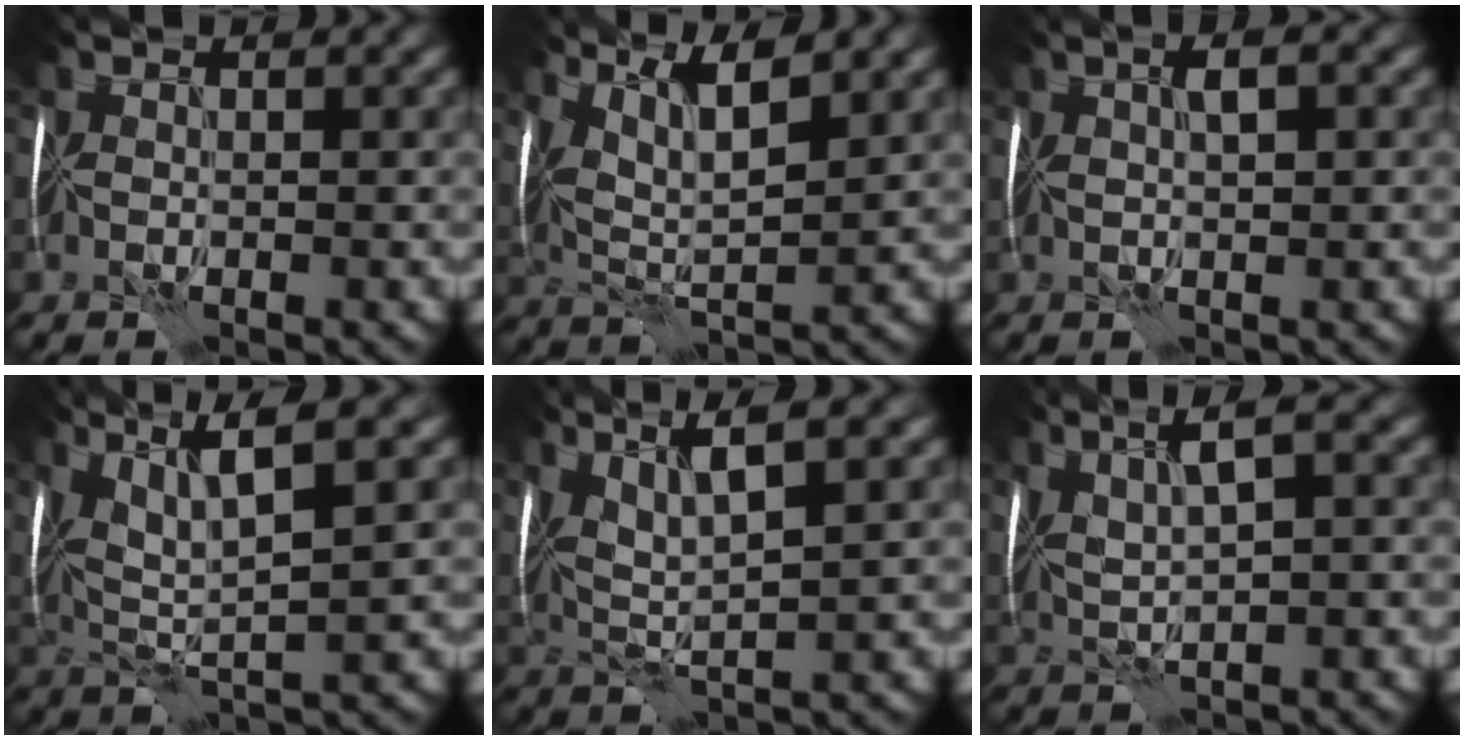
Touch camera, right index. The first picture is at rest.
{"total": 5.6, "force": [2.8, 1.5, 4.6], "torque": [-0.088, -0.001, 0.044]}
{"total": 2.4, "force": [0.4, 0.4, 2.3], "torque": [-0.047, 0.006, 0.004]}
{"total": 7.4, "force": [3.2, 1.2, 6.6], "torque": [-0.125, 0.012, 0.060]}
{"total": 5.7, "force": [2.5, 0.7, 5.0], "torque": [-0.098, 0.004, 0.049]}
{"total": 4.5, "force": [1.4, 0.7, 4.2], "torque": [-0.088, 0.005, 0.028]}